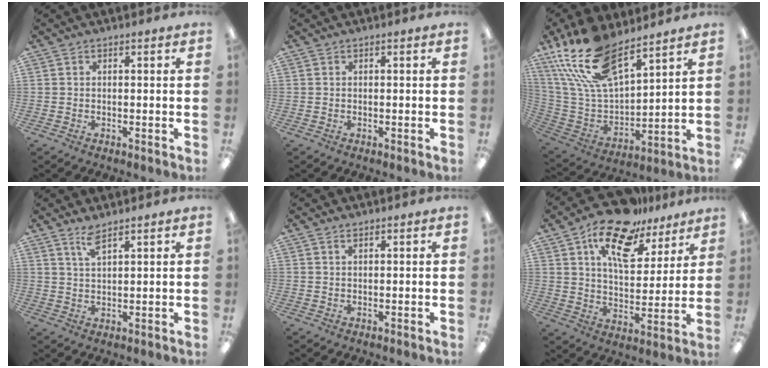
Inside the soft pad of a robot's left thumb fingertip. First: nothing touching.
{"total": 0.0}
{"total": 21.0, "force": [14.9, 8.7, 12.0], "torque": [-0.275, -0.084, 0.272]}
{"total": 4.2, "force": [3.3, 0.8, 2.5], "torque": [-0.058, -0.005, 0.059]}
{"total": 1.0, "force": [0.7, 0.4, 0.6], "torque": [-0.013, 0.000, 0.013]}
{"total": 17.3, "force": [11.4, 8.1, 10.2], "torque": [-0.168, -0.056, 0.196]}